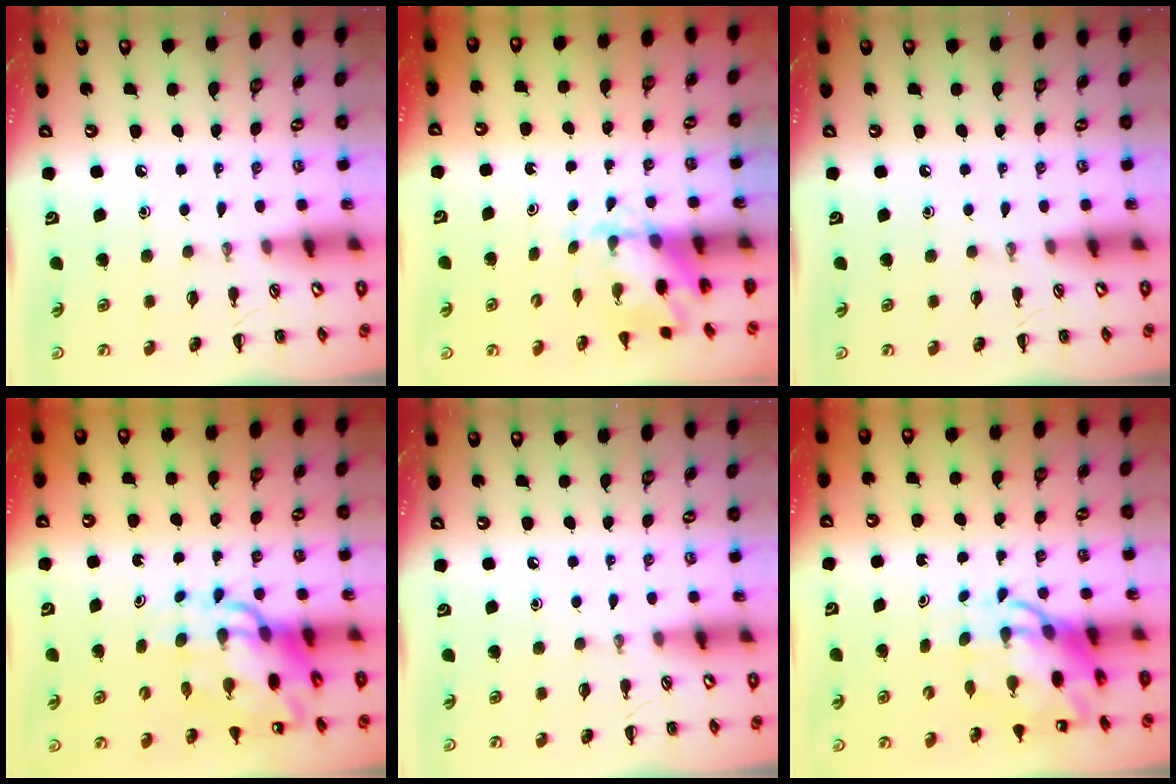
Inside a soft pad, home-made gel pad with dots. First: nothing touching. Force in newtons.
{"total": 3.1, "press": 3.0, "slide": 0.5}
{"total": 0.0}
{"total": 13.0, "press": 12.4, "slide": 3.8}
{"total": 0.0}
{"total": 8.2, "press": 8.0, "slide": 2.1}